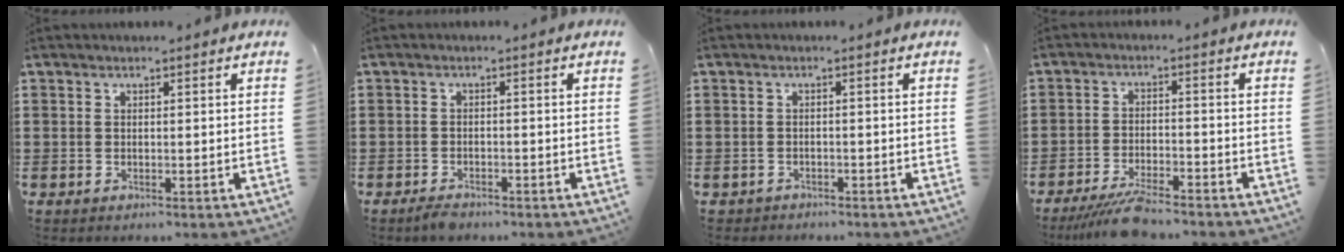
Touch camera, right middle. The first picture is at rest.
{"total": 1.4, "force": [-1.2, 0.4, 0.4], "torque": [-0.011, -0.001, -0.024]}
{"total": 1.0, "force": [-1.0, 0.4, -0.1], "torque": [-0.002, 0.003, -0.023]}
{"total": 6.0, "force": [-5.3, 0.7, 2.7], "torque": [-0.060, -0.006, -0.101]}